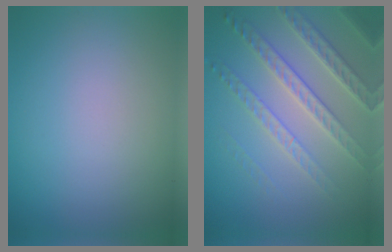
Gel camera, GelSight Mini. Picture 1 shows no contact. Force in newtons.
{"total": 5.0, "press": 4.2, "slide": 2.8}